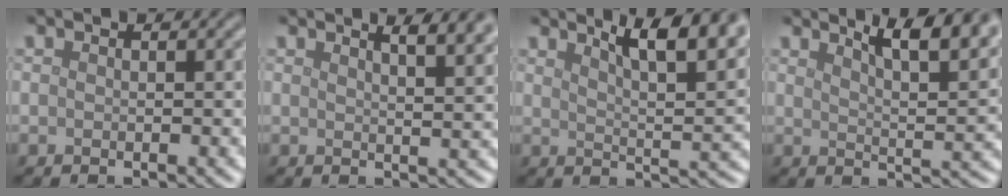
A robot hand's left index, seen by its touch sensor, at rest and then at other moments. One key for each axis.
{"total": 6.0, "fx": 3.9, "fy": 2.1, "fz": 4.1, "tx": -0.019, "ty": 0.033, "tz": 0.027}
{"total": 8.9, "fx": 5.6, "fy": 2.5, "fz": 6.4, "tx": -0.060, "ty": 0.018, "tz": 0.065}
{"total": 8.1, "fx": 5.3, "fy": 2.2, "fz": 5.6, "tx": -0.050, "ty": 0.015, "tz": 0.059}